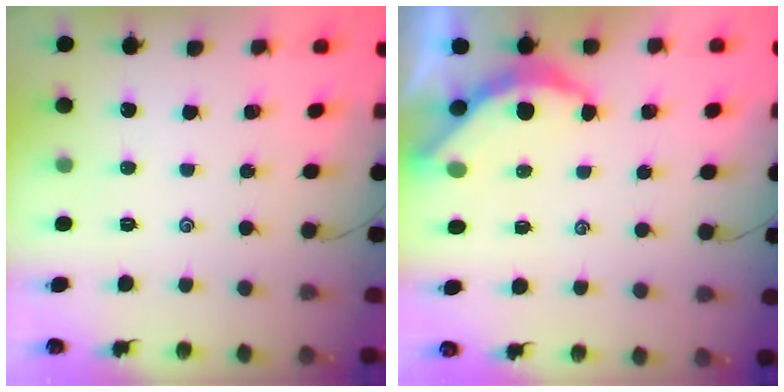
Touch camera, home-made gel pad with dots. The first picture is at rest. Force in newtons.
{"total": 5.9, "press": 5.9, "slide": 0.5}